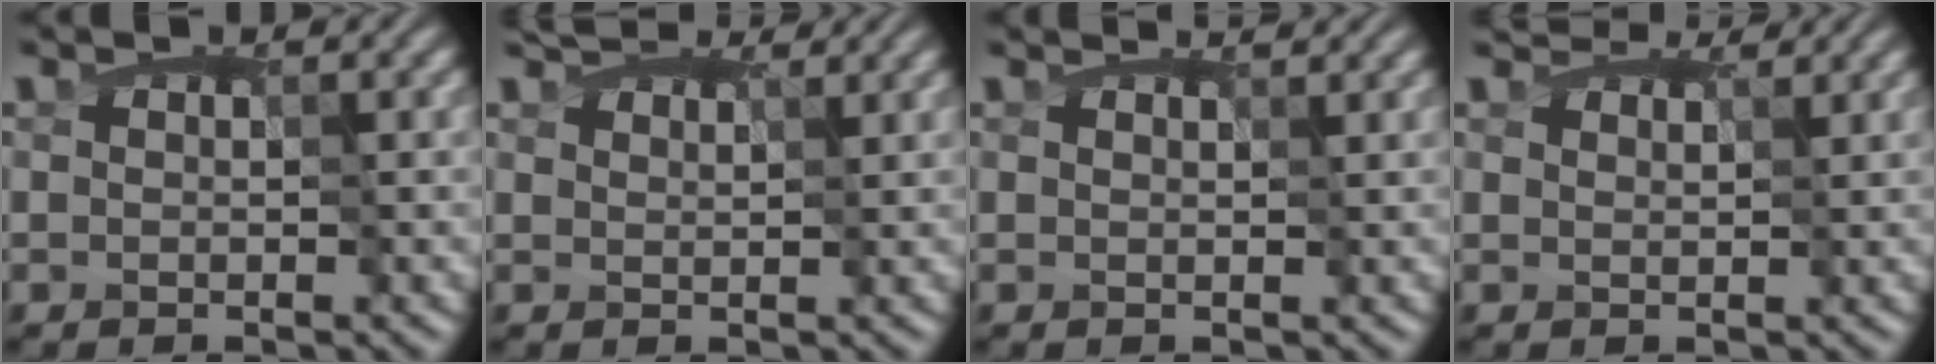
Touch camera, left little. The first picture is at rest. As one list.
[{"total": 4.8, "force": [4.1, 1.5, 1.9], "torque": [-0.052, 0.006, 0.059]}, {"total": 2.2, "force": [1.9, 0.5, 0.8], "torque": [-0.019, 0.006, 0.021]}, {"total": 3.4, "force": [3.2, 0.6, 1.0], "torque": [-0.034, 0.003, 0.044]}]